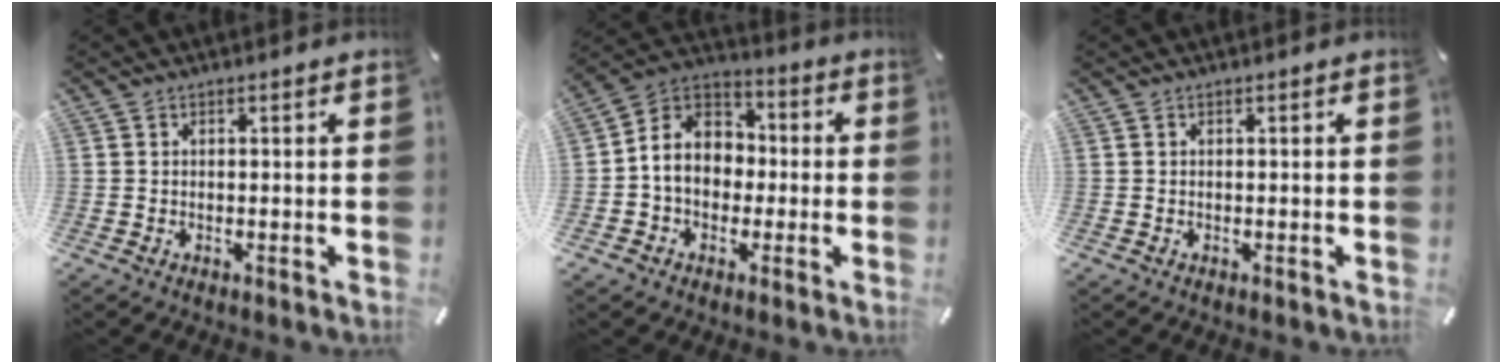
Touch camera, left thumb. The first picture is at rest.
{"total": 10.0, "force": [-1.4, 8.9, 4.5], "torque": [-0.114, 0.011, -0.032]}
{"total": 0.0}